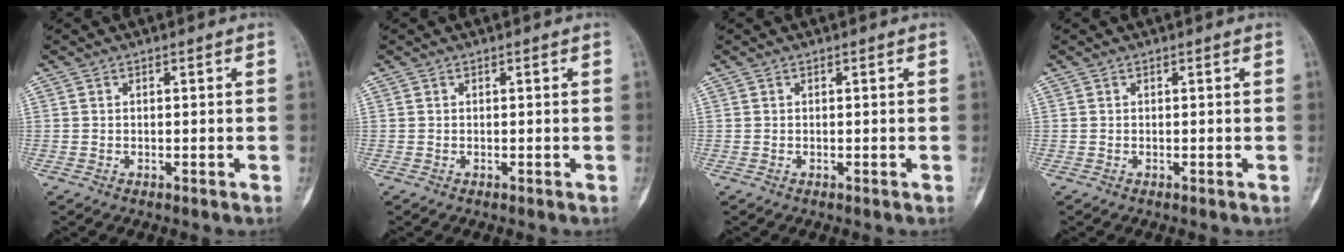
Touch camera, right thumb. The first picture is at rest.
{"total": 0.0}
{"total": 0.0}
{"total": 0.0}